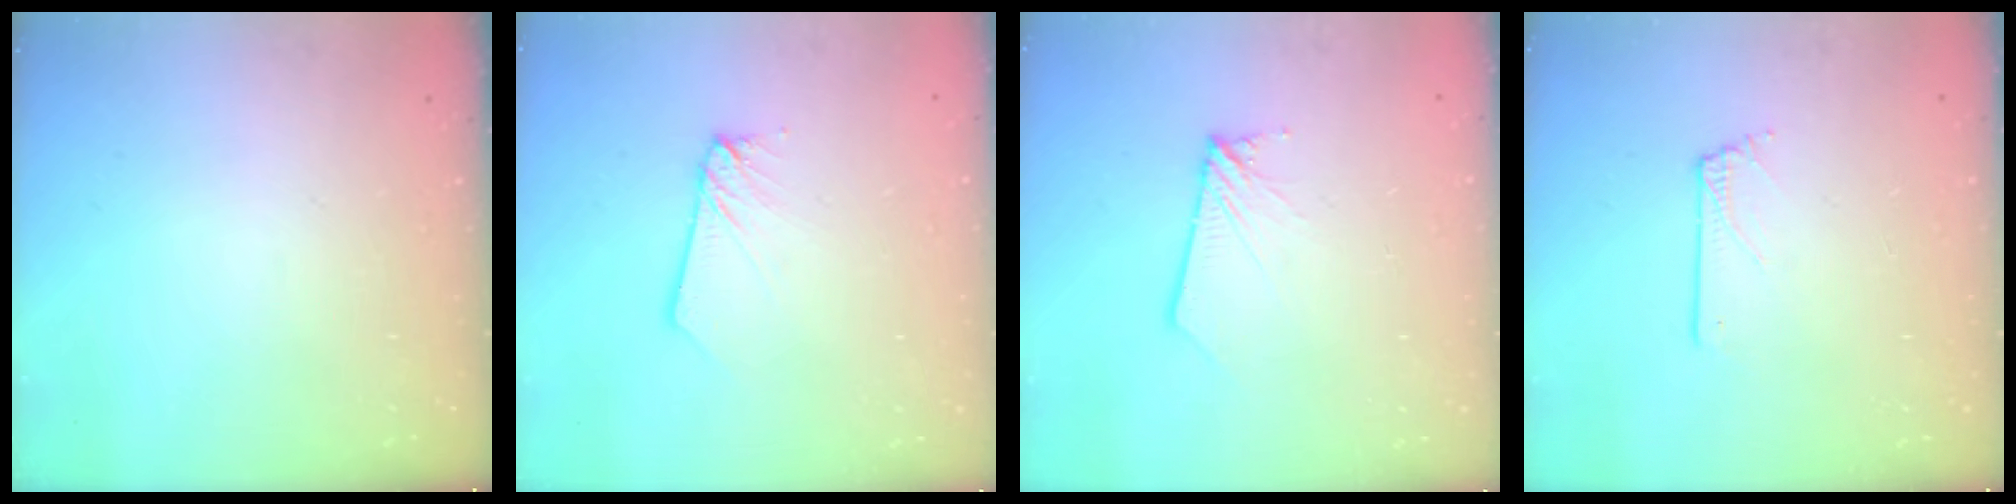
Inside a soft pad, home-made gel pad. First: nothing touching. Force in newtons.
{"total": 2.6, "press": 2.6, "slide": 0.2}
{"total": 2.8, "press": 2.8, "slide": 0.3}
{"total": 0.6, "press": 0.6, "slide": 0.1}